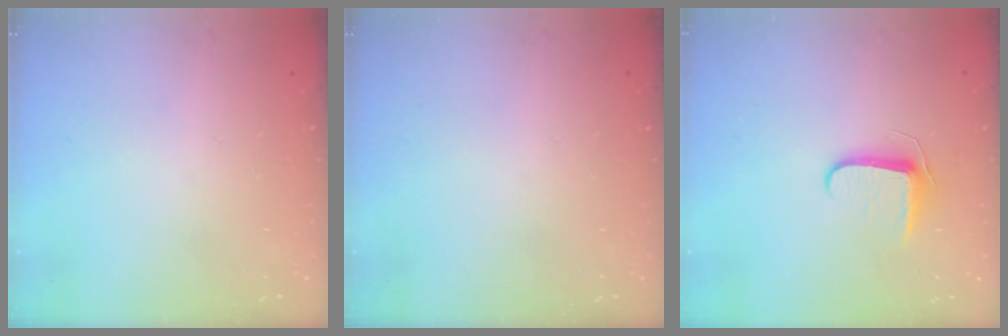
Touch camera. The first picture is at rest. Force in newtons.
{"total": 0.0}
{"total": 7.7, "press": 7.6, "slide": 0.8}